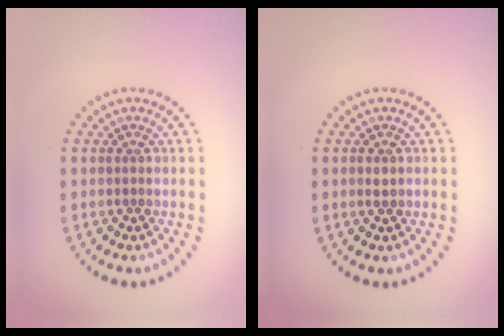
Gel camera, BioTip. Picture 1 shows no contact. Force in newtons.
{"total": 1.0, "press": 1.0, "slide": 0.1}